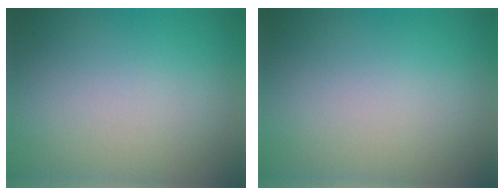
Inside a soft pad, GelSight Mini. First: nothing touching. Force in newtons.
{"total": 0.0}